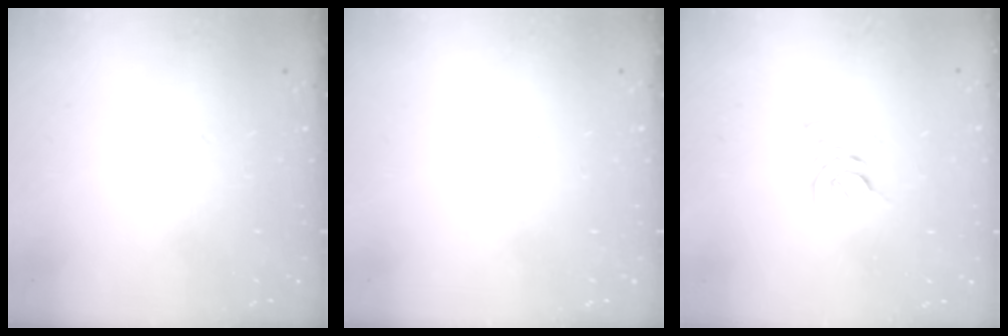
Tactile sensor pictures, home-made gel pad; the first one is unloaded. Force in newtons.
{"total": 0.0}
{"total": 3.6, "press": 3.5, "slide": 0.8}